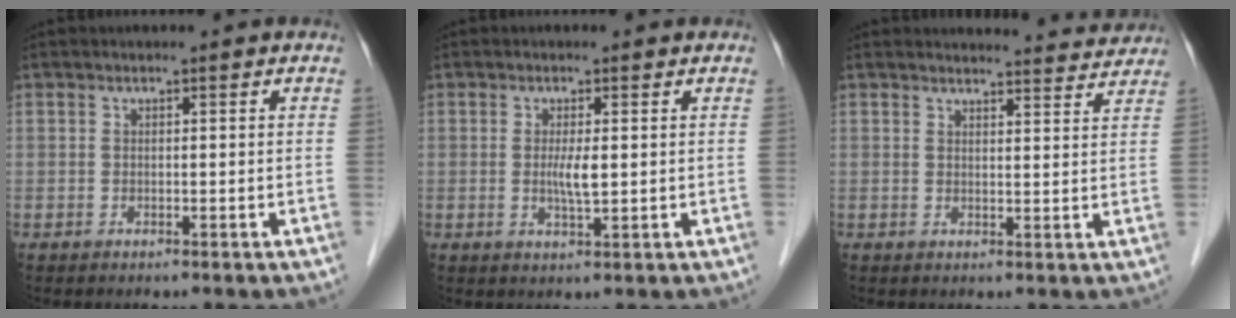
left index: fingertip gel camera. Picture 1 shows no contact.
{"total": 2.7, "force": [0.2, 0.3, 2.7], "torque": [-0.056, -0.004, 0.005]}
{"total": 8.9, "force": [8.8, 1.2, 0.7], "torque": [0.010, -0.005, 0.083]}